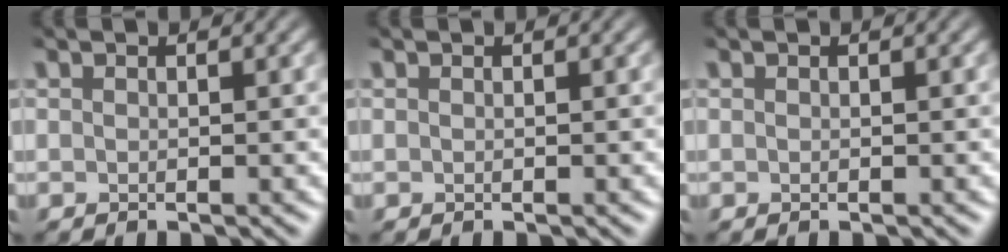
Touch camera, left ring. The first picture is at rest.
{"total": 0.0}
{"total": 0.0}